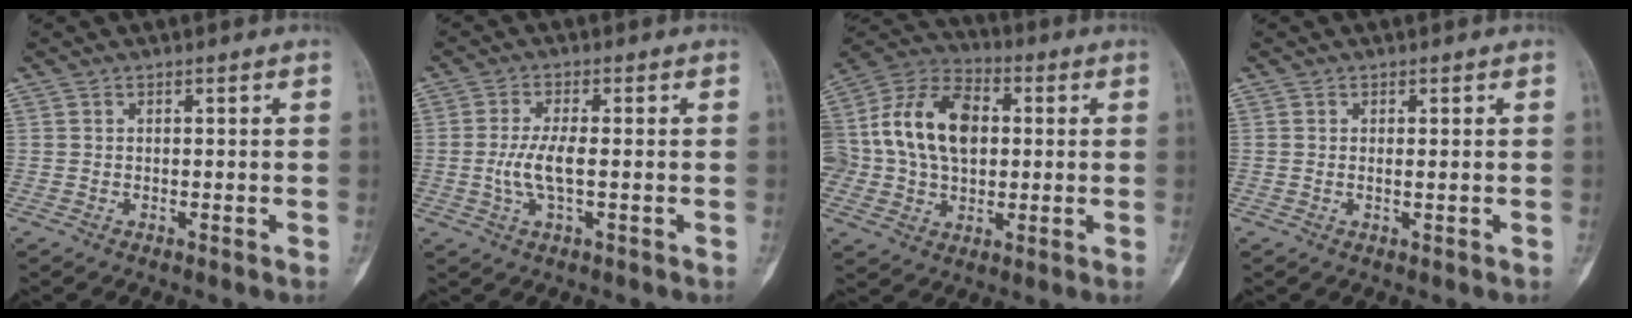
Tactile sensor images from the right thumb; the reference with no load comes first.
{"total": 5.3, "force": [-0.6, 1.5, 5.0], "torque": [-0.118, -0.001, -0.013]}
{"total": 20.9, "force": [2.2, 14.9, 14.6], "torque": [-0.276, 0.023, 0.040]}
{"total": 3.2, "force": [0.4, 0.0, 3.2], "torque": [-0.070, -0.014, 0.010]}